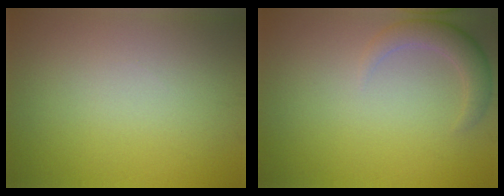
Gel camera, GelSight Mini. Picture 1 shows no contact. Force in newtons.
{"total": 2.8, "press": 2.7, "slide": 0.4}